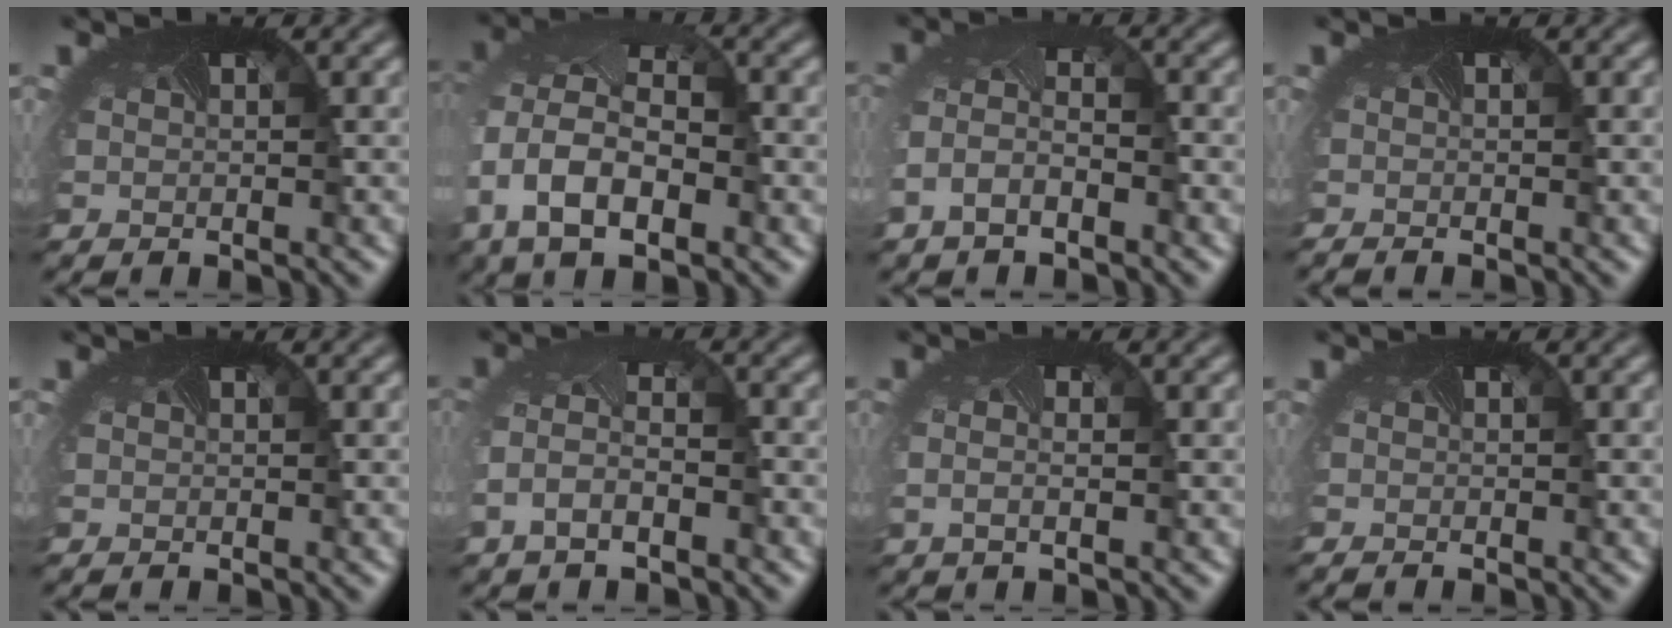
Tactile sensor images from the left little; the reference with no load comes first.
{"total": 11.8, "force": [-2.3, 7.7, 8.6], "torque": [-0.172, -0.019, -0.024]}
{"total": 2.9, "force": [-1.7, 1.6, 1.8], "torque": [-0.057, -0.007, -0.040]}
{"total": 0.7, "force": [-0.7, 0.0, 0.3], "torque": [-0.006, -0.011, -0.010]}
{"total": 0.0}
{"total": 3.1, "force": [-1.7, 1.5, 2.1], "torque": [-0.063, -0.007, -0.039]}
{"total": 1.1, "force": [-0.3, 0.2, 1.0], "torque": [-0.023, -0.003, -0.006]}
{"total": 0.5, "force": [-0.5, -0.1, 0.1], "torque": [-0.005, -0.009, -0.008]}